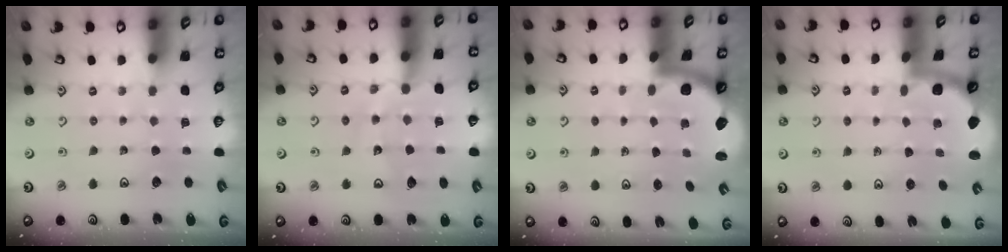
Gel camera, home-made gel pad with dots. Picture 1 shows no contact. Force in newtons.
{"total": 12.0, "press": 11.9, "slide": 1.5}
{"total": 2.4, "press": 2.3, "slide": 0.4}
{"total": 1.8, "press": 1.8, "slide": 0.1}